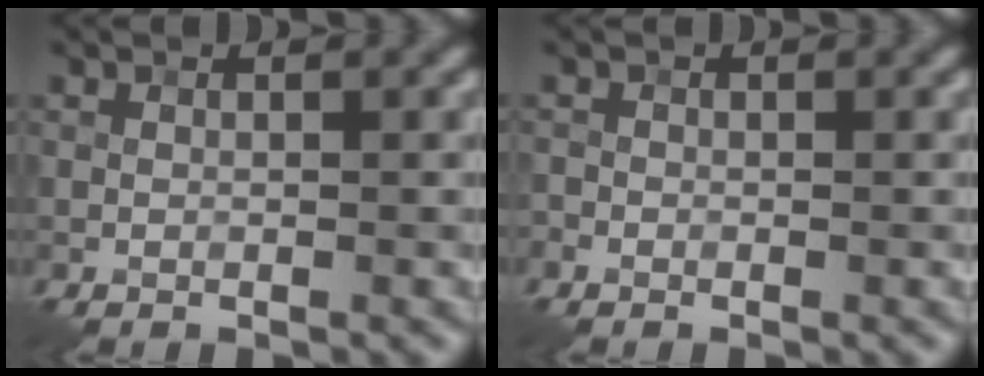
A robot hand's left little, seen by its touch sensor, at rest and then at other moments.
{"total": 0.6, "force": [-0.5, 0.4, 0.0], "torque": [0.001, -0.001, -0.010]}